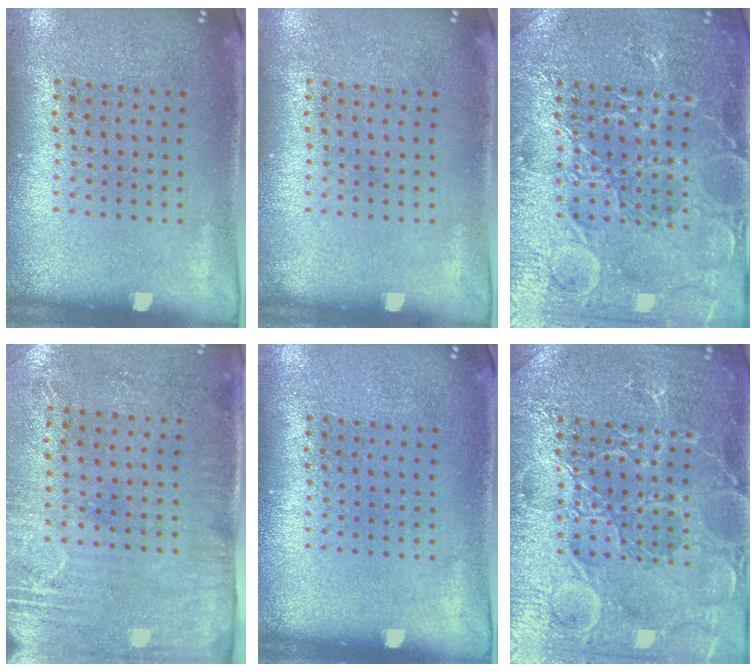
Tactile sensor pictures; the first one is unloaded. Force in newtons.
{"total": 0.0}
{"total": 4.6, "press": 4.5, "slide": 0.7}
{"total": 2.9, "press": 2.4, "slide": 1.7}
{"total": 0.0}
{"total": 5.0, "press": 4.9, "slide": 0.7}